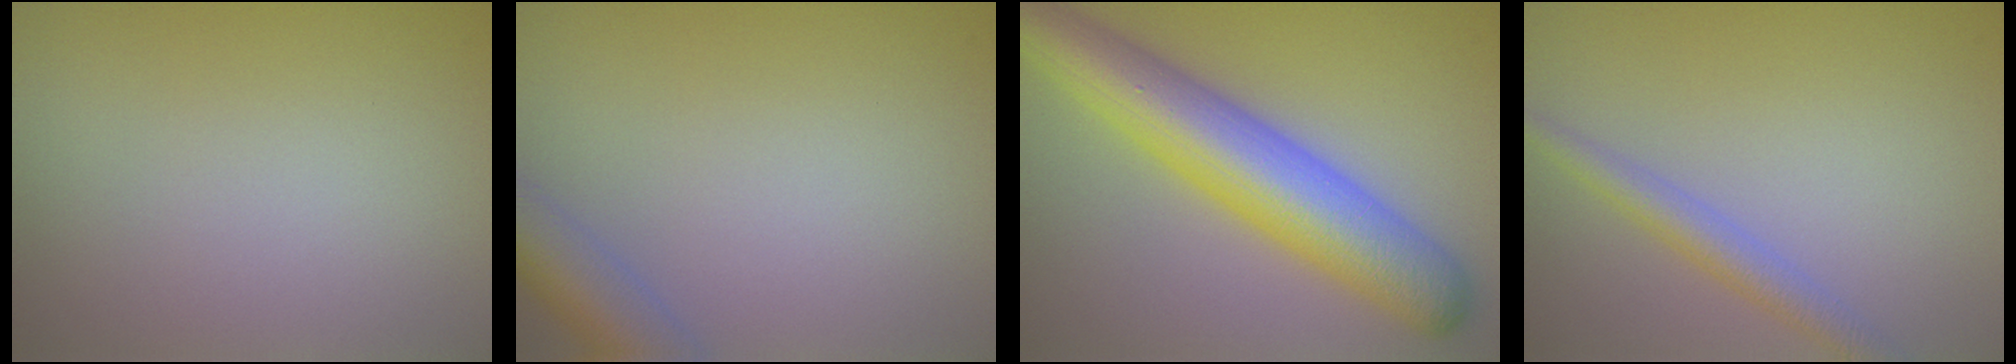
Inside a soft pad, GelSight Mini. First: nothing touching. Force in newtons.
{"total": 4.6, "press": 4.6, "slide": 0.3}
{"total": 9.5, "press": 9.5, "slide": 0.2}
{"total": 2.5, "press": 2.5, "slide": 0.1}